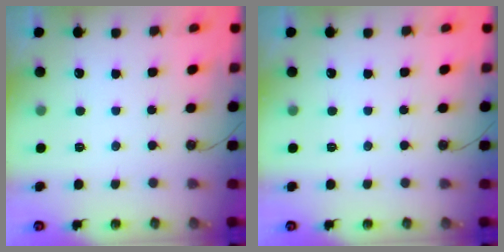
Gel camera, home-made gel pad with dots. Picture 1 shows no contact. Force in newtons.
{"total": 0.0}